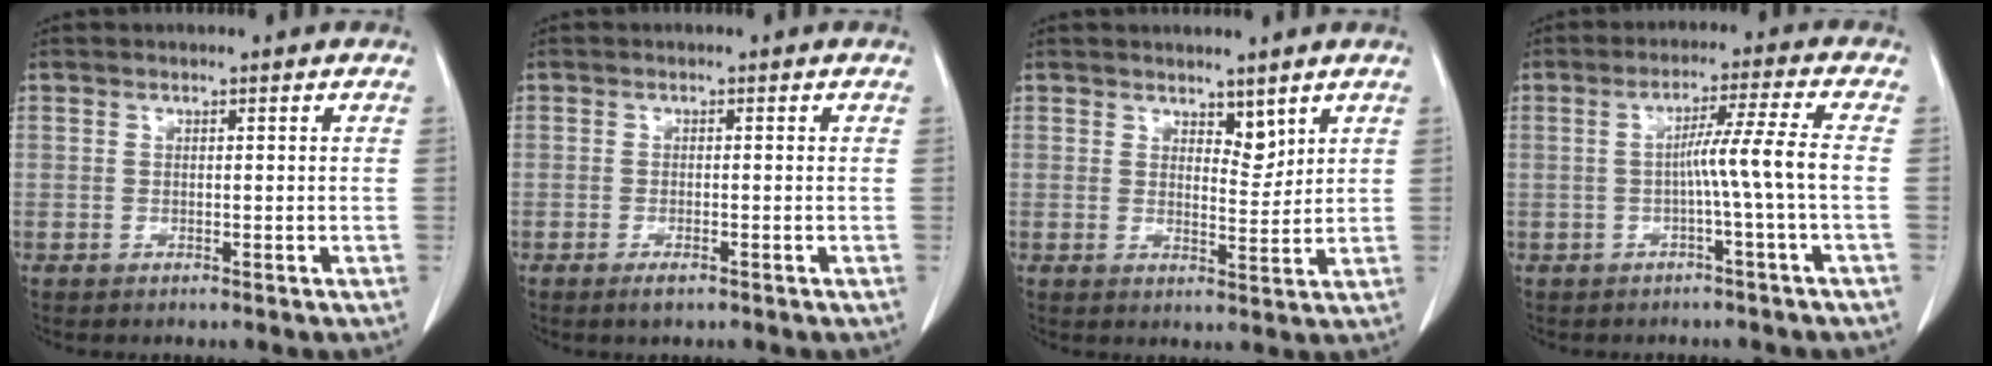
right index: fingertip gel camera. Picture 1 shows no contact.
{"total": 1.6, "force": [-1.1, 0.3, 1.2], "torque": [-0.021, -0.003, -0.015]}
{"total": 3.2, "force": [2.4, 1.4, 1.6], "torque": [-0.023, -0.011, 0.043]}
{"total": 6.1, "force": [-1.1, -1.8, 5.7], "torque": [-0.094, 0.014, -0.016]}